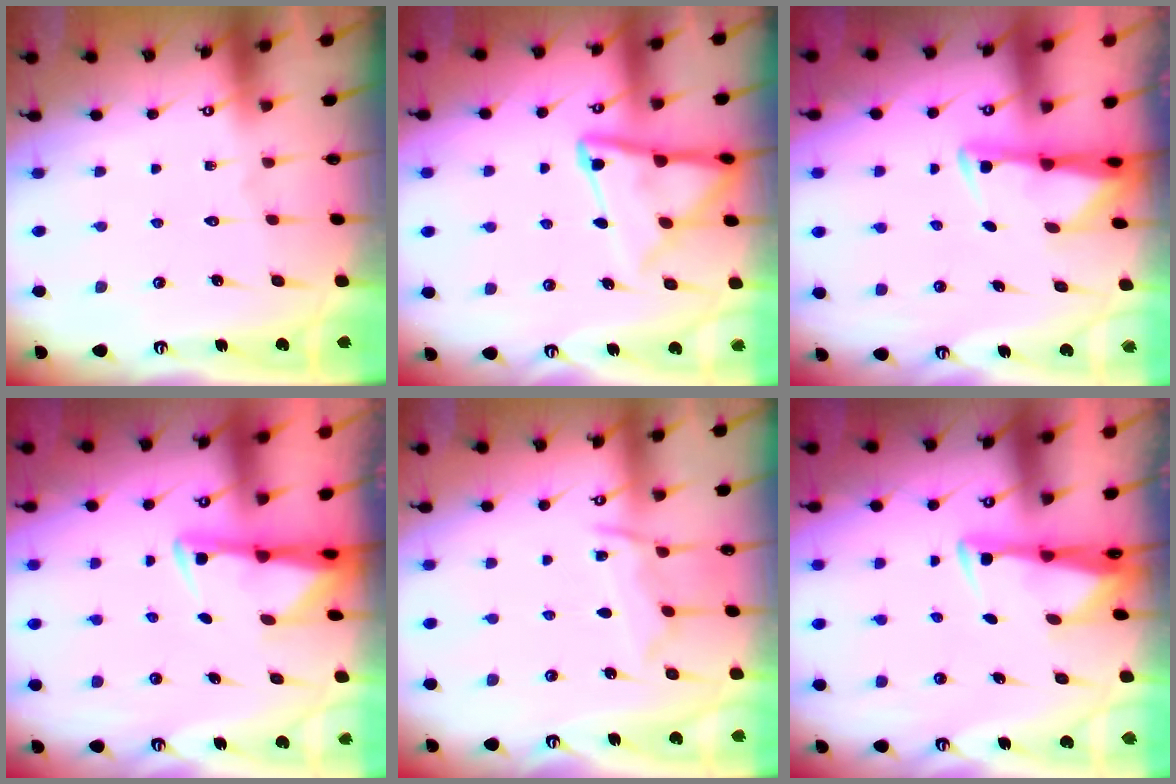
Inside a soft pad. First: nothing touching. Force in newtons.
{"total": 10.4, "press": 10.3, "slide": 1.0}
{"total": 3.0, "press": 2.9, "slide": 0.5}
{"total": 2.9, "press": 2.8, "slide": 0.6}
{"total": 8.8, "press": 8.7, "slide": 0.5}
{"total": 3.1, "press": 2.9, "slide": 0.9}